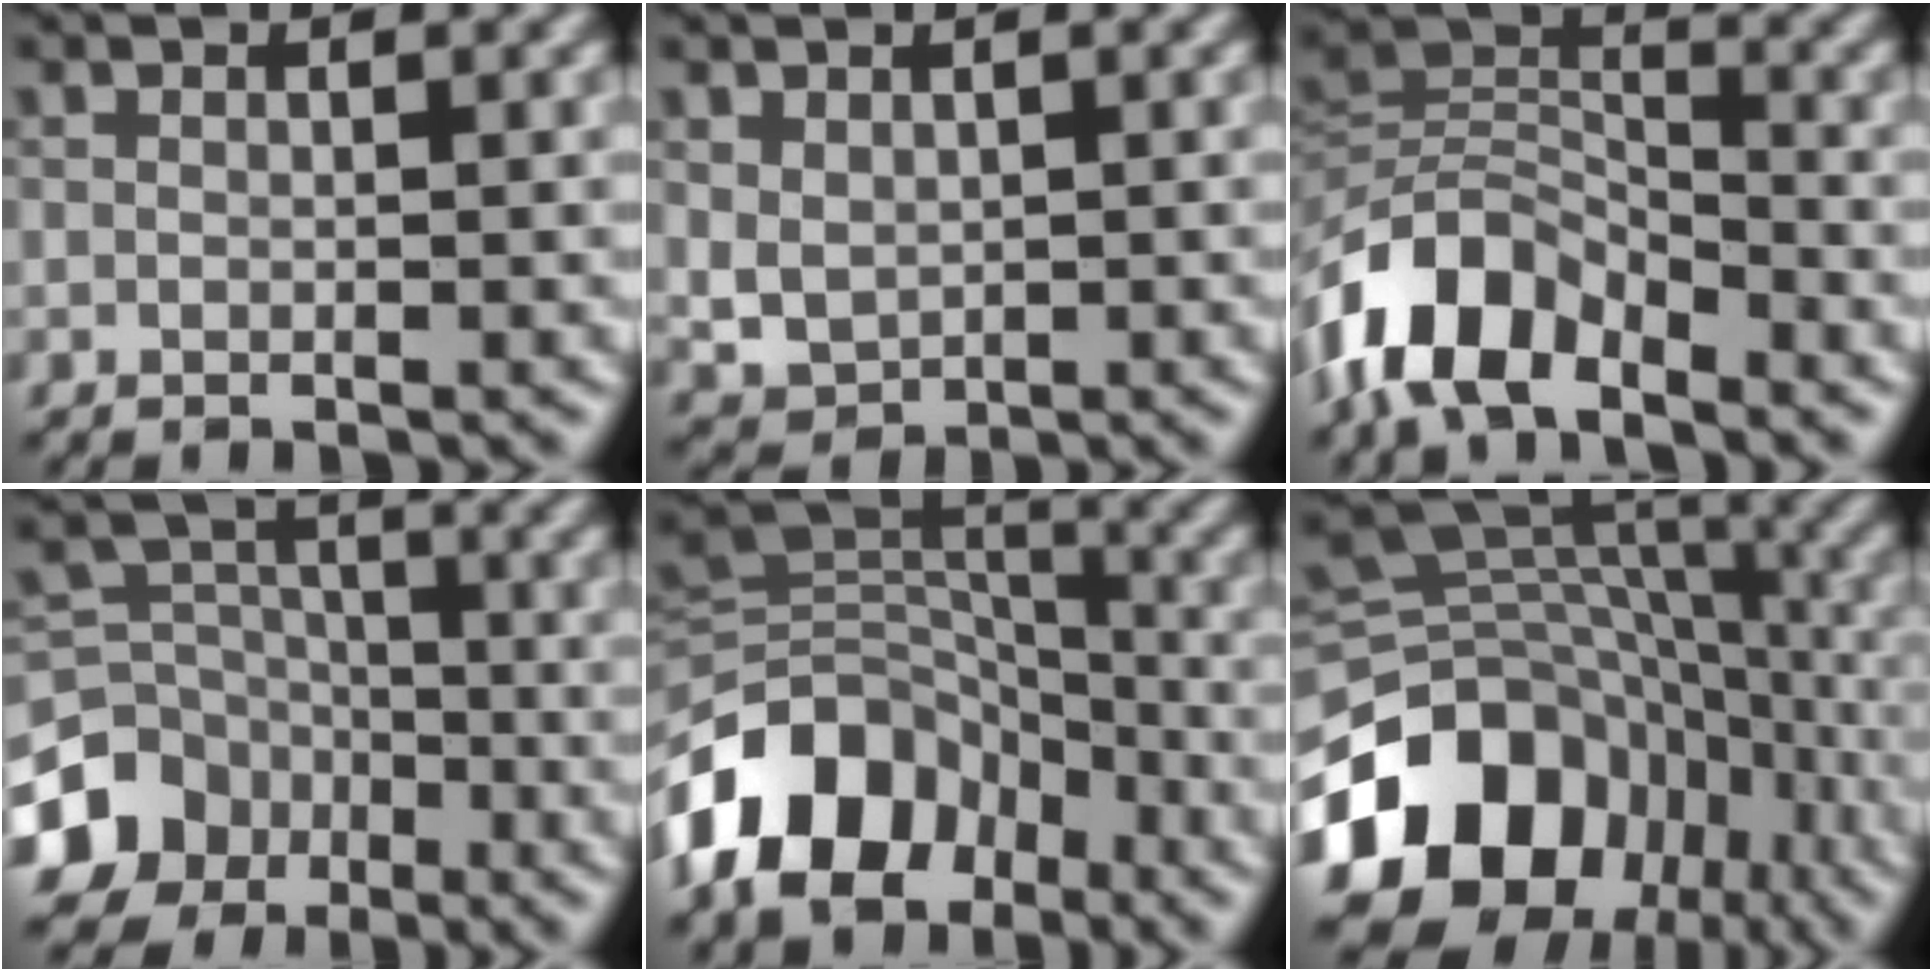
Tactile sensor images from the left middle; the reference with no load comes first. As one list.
[{"total": 2.1, "force": [0.6, 1.6, 1.2], "torque": [-0.029, -0.003, 0.018]}, {"total": 7.6, "force": [-5.1, 3.8, 4.2], "torque": [-0.072, 0.007, -0.105]}, {"total": 11.7, "force": [-6.5, 9.5, 2.3], "torque": [-0.054, -0.037, -0.129]}, {"total": 11.1, "force": [-6.1, 7.3, 5.8], "torque": [-0.103, 0.014, -0.128]}, {"total": 17.2, "force": [-8.4, 13.2, 7.1], "torque": [-0.155, -0.009, -0.130]}]